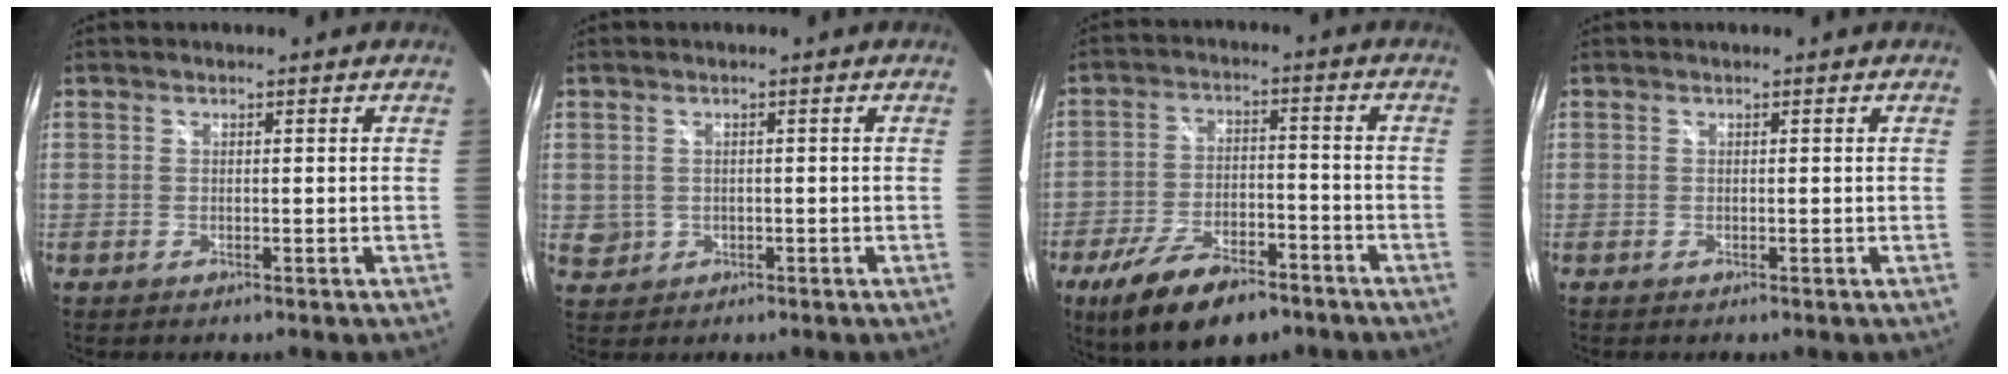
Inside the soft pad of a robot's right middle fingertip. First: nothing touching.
{"total": 2.7, "force": [0.0, 2.6, 0.7], "torque": [-0.013, 0.001, 0.006]}
{"total": 14.6, "force": [-10.0, 5.7, 9.0], "torque": [-0.185, -0.022, -0.164]}
{"total": 0.0}